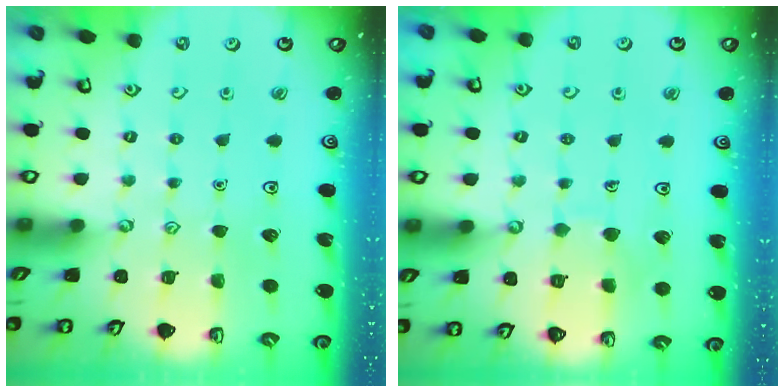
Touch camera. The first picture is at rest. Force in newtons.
{"total": 5.7, "press": 5.7, "slide": 0.2}